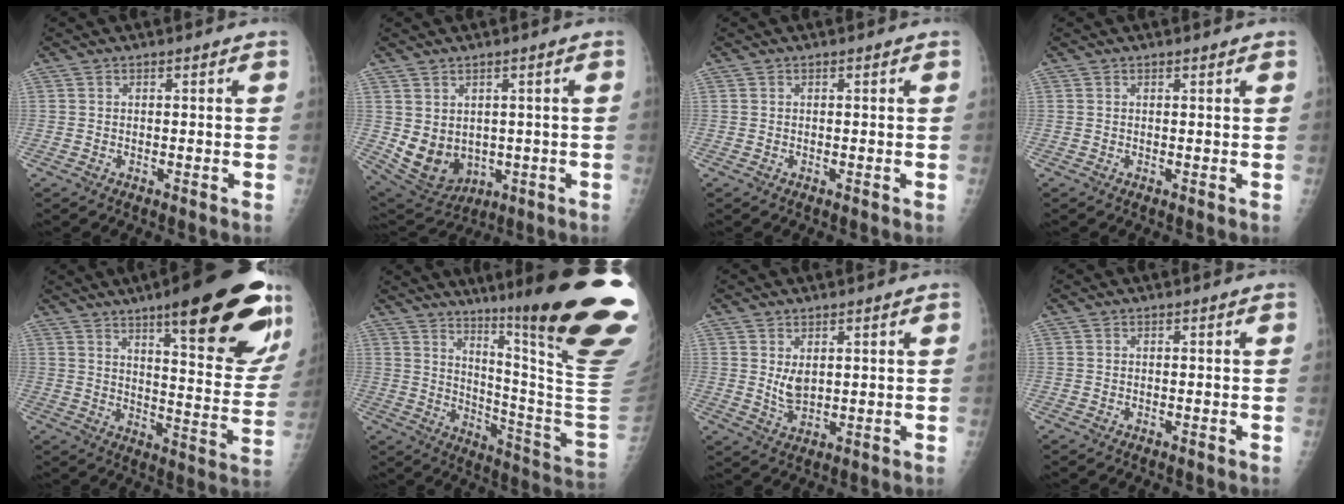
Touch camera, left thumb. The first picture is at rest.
{"total": 10.3, "force": [-0.6, 8.3, 6.1], "torque": [-0.091, -0.009, 0.023]}
{"total": 0.0}
{"total": 0.7, "force": [0.5, 0.1, 0.4], "torque": [-0.006, 0.000, 0.007]}
{"total": 26.8, "force": [16.2, 6.0, 20.5], "torque": [-0.238, -0.067, 0.222]}
{"total": 28.6, "force": [17.8, 1.3, 22.4], "torque": [-0.257, -0.122, 0.260]}
{"total": 4.1, "force": [1.3, 2.3, 3.2], "torque": [-0.050, -0.017, 0.031]}
{"total": 0.0}